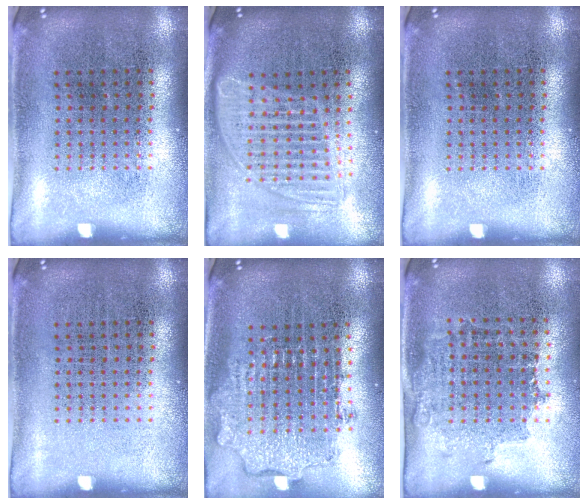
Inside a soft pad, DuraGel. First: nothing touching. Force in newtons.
{"total": 1.7, "press": 1.4, "slide": 1.0}
{"total": 0.0}
{"total": 0.0}
{"total": 2.0, "press": 1.5, "slide": 1.3}
{"total": 1.0, "press": 0.9, "slide": 0.6}